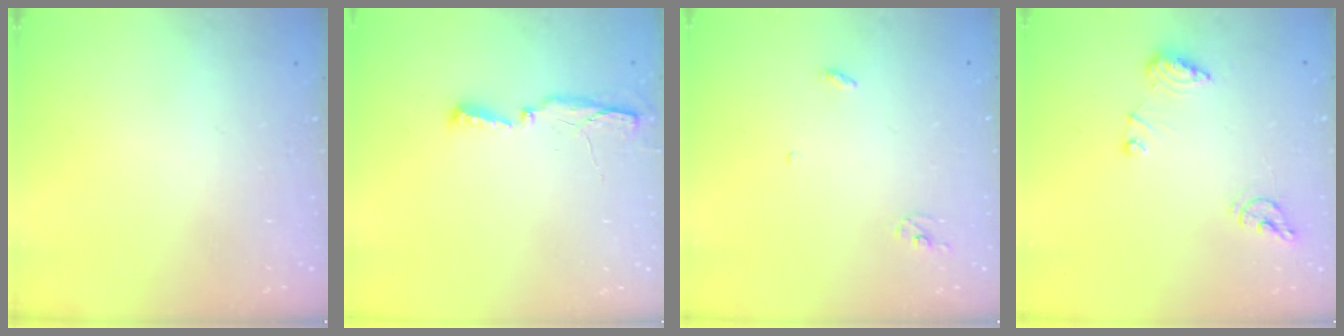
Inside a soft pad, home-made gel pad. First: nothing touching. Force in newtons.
{"total": 5.0, "press": 4.9, "slide": 0.9}
{"total": 2.8, "press": 2.8, "slide": 0.2}
{"total": 8.9, "press": 8.9, "slide": 1.0}